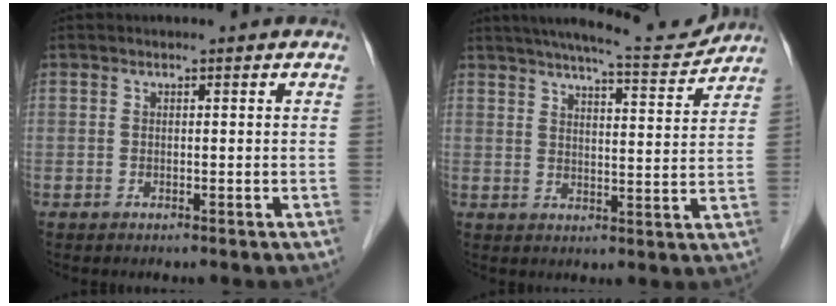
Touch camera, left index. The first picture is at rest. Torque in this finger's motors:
{"motor_torque": [0.65, -0.83, 0.21, 0.06]}